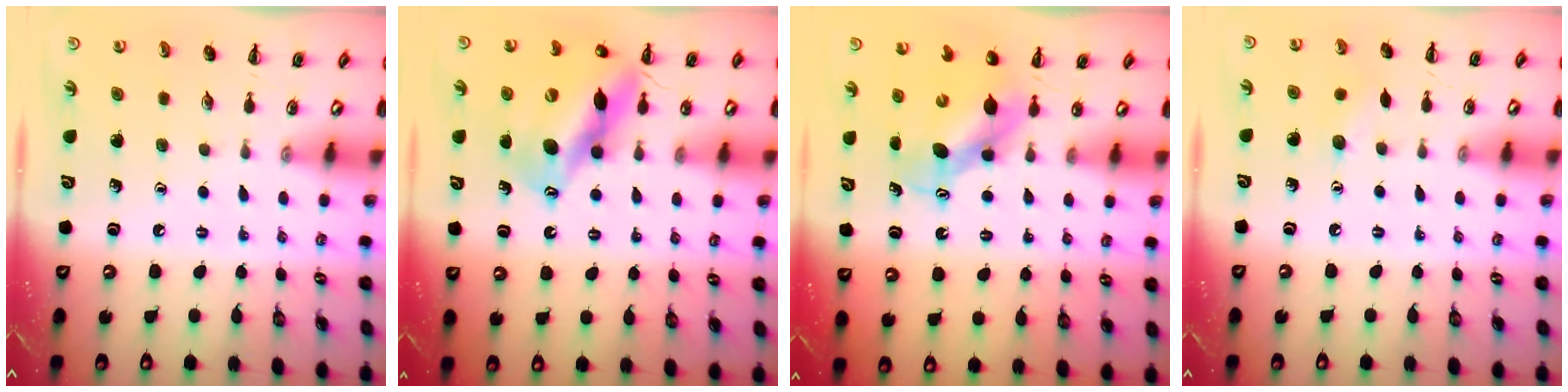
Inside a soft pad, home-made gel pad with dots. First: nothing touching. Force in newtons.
{"total": 13.6, "press": 13.1, "slide": 3.7}
{"total": 6.7, "press": 6.5, "slide": 1.4}
{"total": 4.8, "press": 4.6, "slide": 1.3}